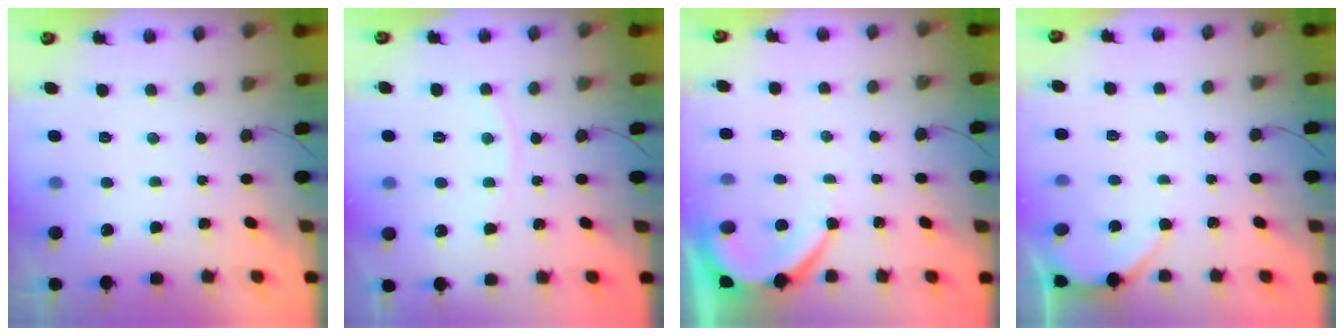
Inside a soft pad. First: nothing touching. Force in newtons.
{"total": 4.5, "press": 4.4, "slide": 0.5}
{"total": 5.5, "press": 5.5, "slide": 0.5}
{"total": 3.3, "press": 3.3, "slide": 0.3}